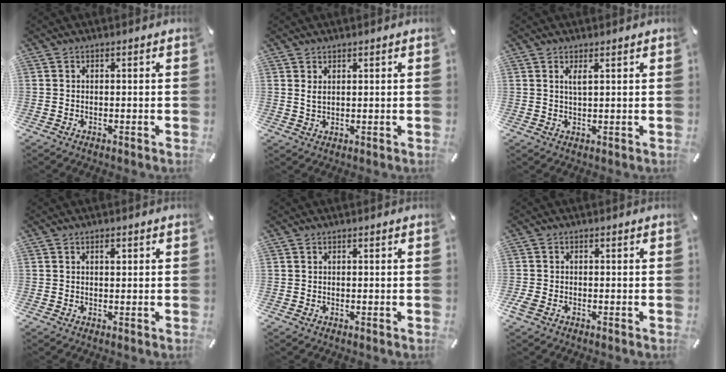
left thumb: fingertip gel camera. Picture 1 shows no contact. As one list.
[{"total": 1.9, "force": [1.0, 1.0, 1.2], "torque": [-0.025, 0.002, 0.019]}, {"total": 2.2, "force": [1.1, 0.5, 1.8], "torque": [-0.038, 0.002, 0.019]}, {"total": 1.3, "force": [0.5, 0.7, 1.0], "torque": [-0.012, 0.001, 0.006]}, {"total": 0.0}, {"total": 1.7, "force": [-0.9, 1.0, 1.0], "torque": [-0.031, -0.003, -0.020]}]